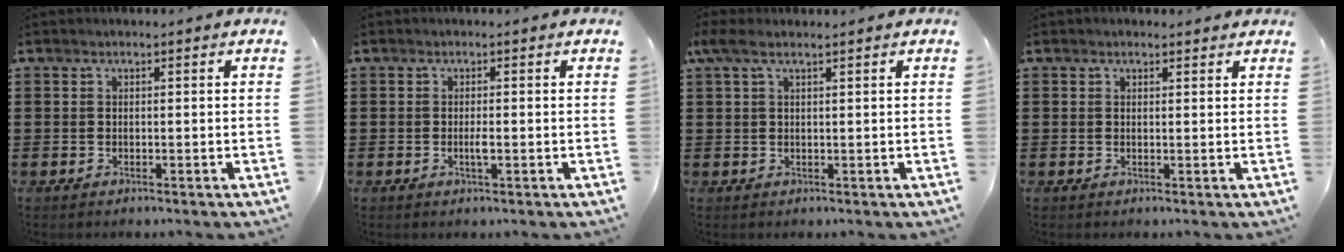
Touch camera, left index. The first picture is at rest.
{"total": 1.4, "force": [-0.4, 0.2, 1.4], "torque": [-0.034, -0.005, -0.010]}
{"total": 2.2, "force": [1.2, 0.5, 1.8], "torque": [-0.039, 0.002, 0.021]}
{"total": 1.0, "force": [0.8, 0.5, 0.2], "torque": [-0.005, 0.005, 0.015]}